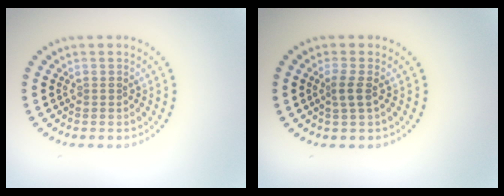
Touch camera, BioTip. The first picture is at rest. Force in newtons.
{"total": 1.6, "press": 1.3, "slide": 0.9}